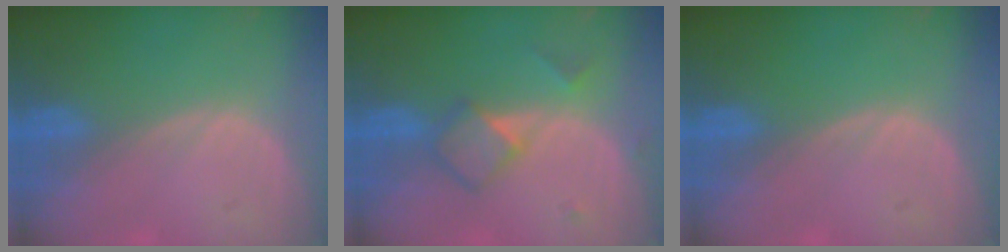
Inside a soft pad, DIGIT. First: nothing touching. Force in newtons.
{"total": 4.8, "press": 4.6, "slide": 1.3}
{"total": 0.0}